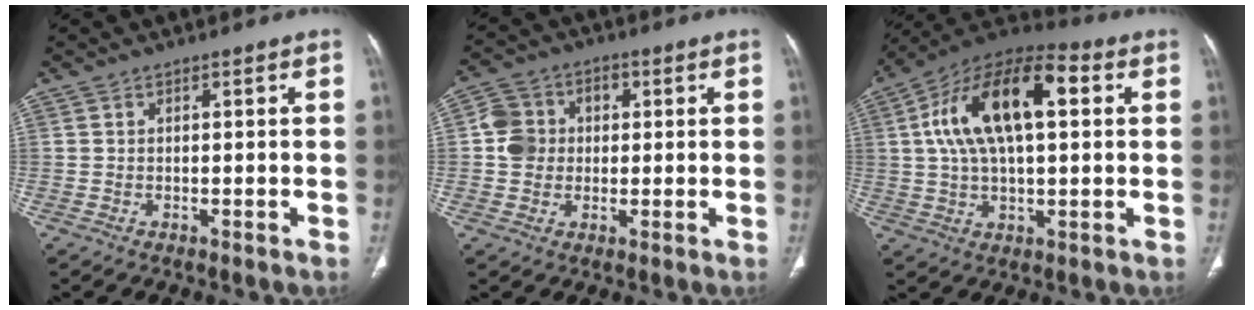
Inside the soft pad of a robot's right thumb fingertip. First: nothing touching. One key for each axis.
{"total": 7.5, "fx": 0.5, "fy": 6.7, "fz": 3.3, "tx": -0.038, "ty": 0.017, "tz": 0.002}
{"total": 20.0, "fx": 4.5, "fy": 9.5, "fz": 17.0, "tx": -0.291, "ty": 0.027, "tz": 0.067}